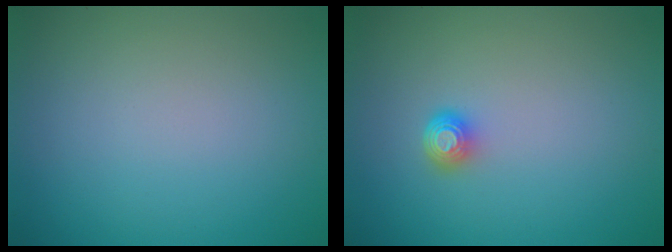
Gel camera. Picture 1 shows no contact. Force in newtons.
{"total": 1.5, "press": 1.1, "slide": 1.1}